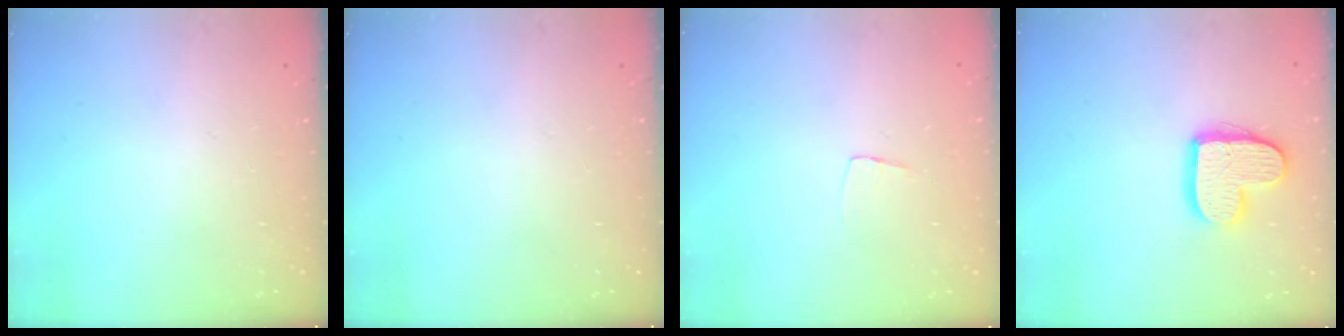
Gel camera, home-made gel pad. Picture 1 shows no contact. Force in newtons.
{"total": 0.0}
{"total": 3.5, "press": 3.5, "slide": 0.2}
{"total": 13.7, "press": 13.7, "slide": 0.9}